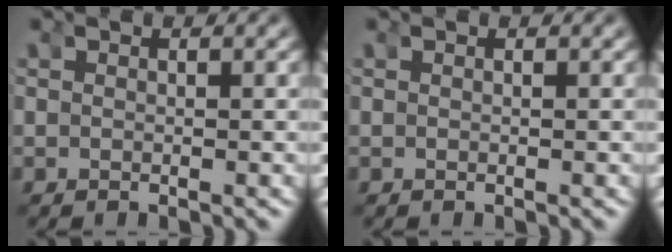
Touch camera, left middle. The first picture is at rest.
{"total": 0.0}